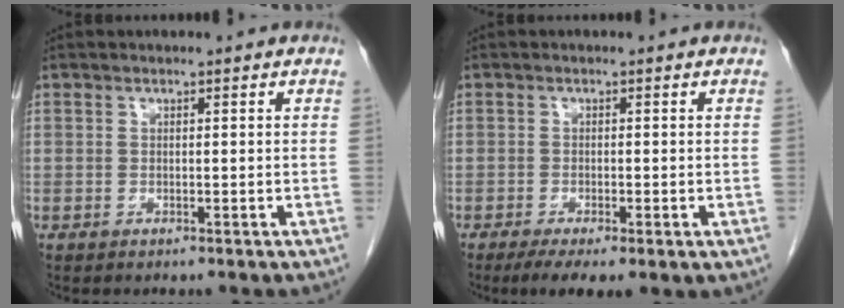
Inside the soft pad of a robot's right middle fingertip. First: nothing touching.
{"total": 5.9, "force": [-3.2, 1.7, 4.6], "torque": [-0.068, -0.015, -0.051]}